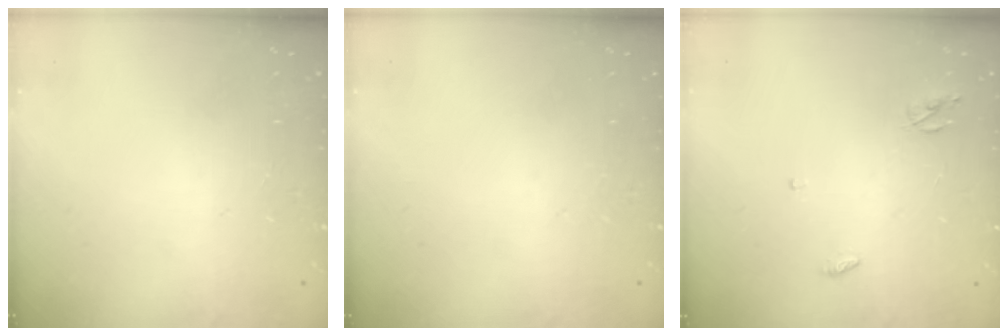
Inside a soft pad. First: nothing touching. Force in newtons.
{"total": 0.0}
{"total": 3.7, "press": 3.7, "slide": 0.2}